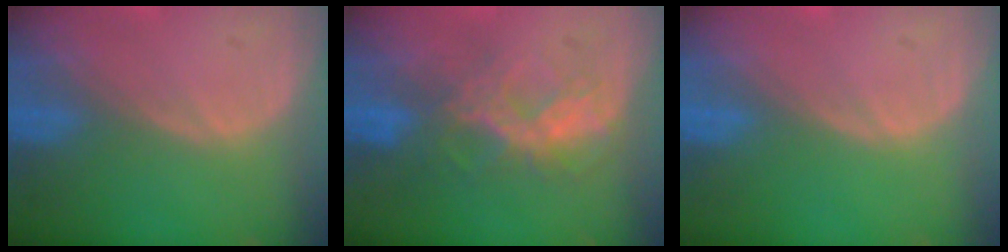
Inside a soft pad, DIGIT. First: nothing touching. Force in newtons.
{"total": 6.5, "press": 6.5, "slide": 0.3}
{"total": 0.0}